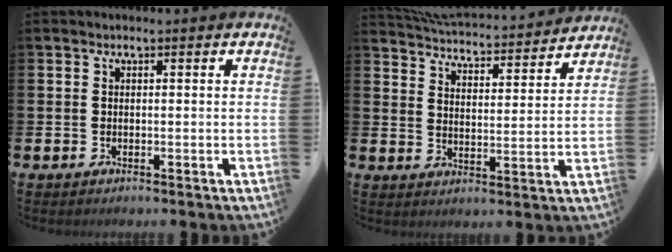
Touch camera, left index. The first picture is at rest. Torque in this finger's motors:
{"motor_torque": [0.76, -1.10, 0.18, 0.07]}